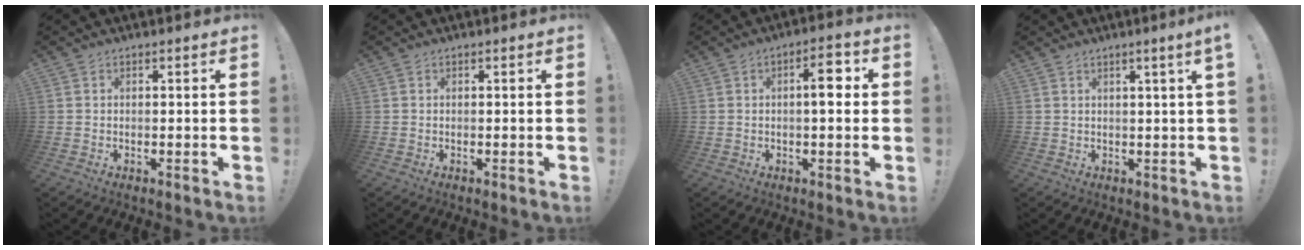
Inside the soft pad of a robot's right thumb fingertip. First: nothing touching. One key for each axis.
{"total": 0.0}
{"total": 7.0, "fx": 1.1, "fy": 2.3, "fz": 6.5, "tx": -0.082, "ty": 0.002, "tz": 0.006}
{"total": 3.1, "fx": 1.3, "fy": -0.7, "fz": 2.7, "tx": -0.036, "ty": -0.009, "tz": 0.016}